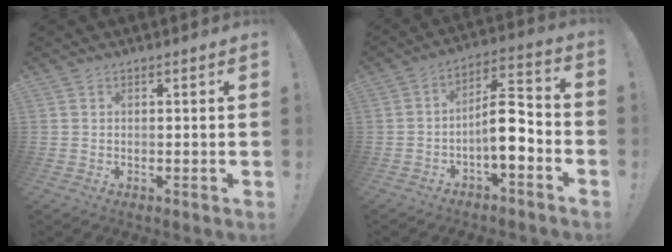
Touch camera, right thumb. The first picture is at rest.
{"total": 11.3, "force": [-3.5, 4.1, 9.9], "torque": [-0.156, 0.021, -0.059]}